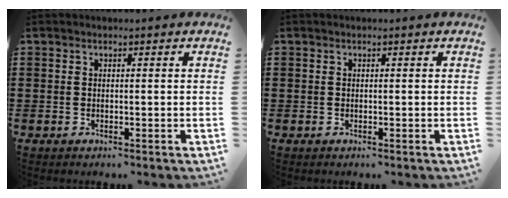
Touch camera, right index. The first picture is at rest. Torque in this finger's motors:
{"motor_torque": [-0.04, 0.14, 0.02, 0.01]}